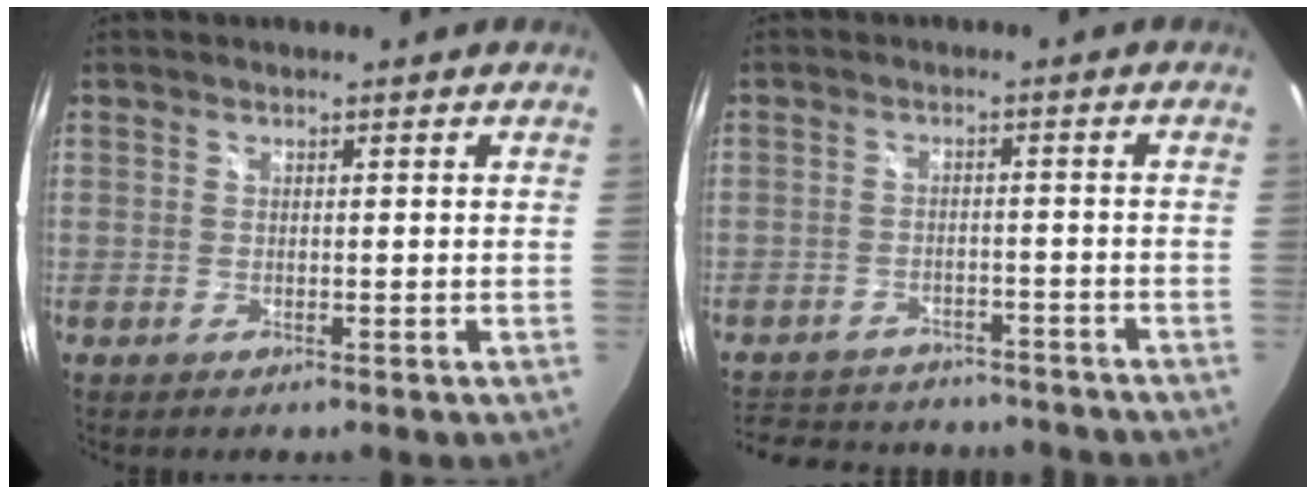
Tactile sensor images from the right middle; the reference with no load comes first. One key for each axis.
{"total": 16.3, "fx": -13.6, "fy": 6.9, "fz": 5.7, "tx": -0.135, "ty": 0.026, "tz": -0.180}